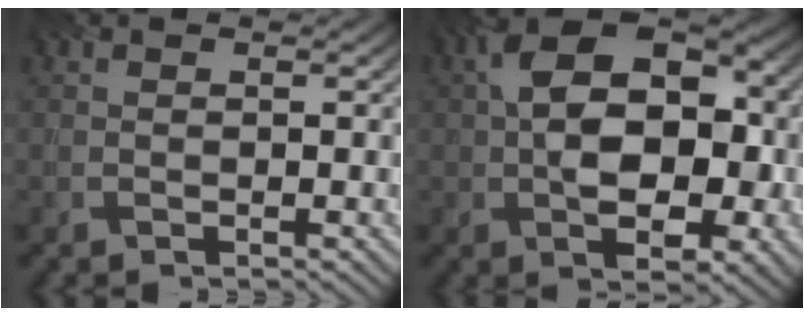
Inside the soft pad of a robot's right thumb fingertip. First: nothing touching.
{"total": 12.0, "force": [0.1, 7.6, 9.3], "torque": [-0.148, 0.002, 0.003]}